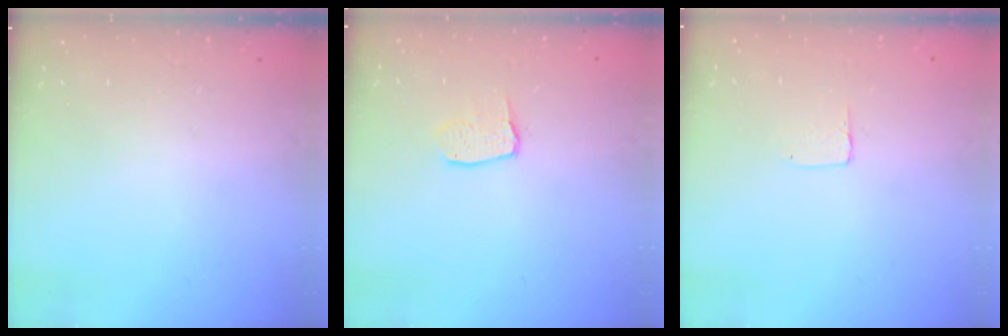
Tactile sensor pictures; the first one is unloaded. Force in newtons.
{"total": 3.0, "press": 3.0, "slide": 0.2}
{"total": 3.7, "press": 3.6, "slide": 0.3}